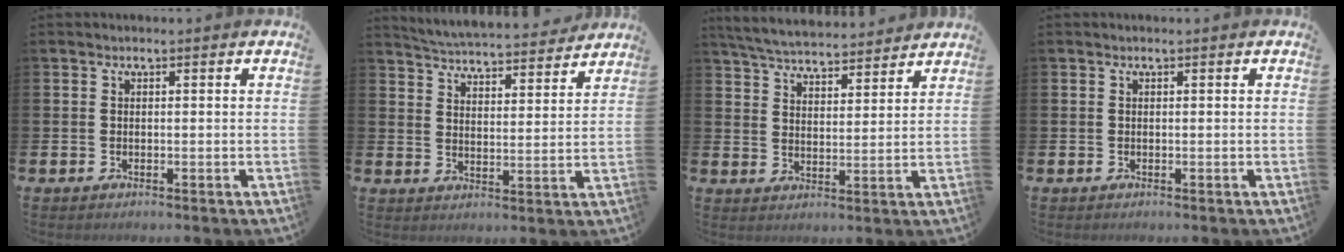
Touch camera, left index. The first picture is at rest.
{"total": 5.5, "force": [5.5, 0.4, 0.4], "torque": [-0.024, -0.047, 0.094]}
{"total": 5.6, "force": [5.5, 0.7, 0.8], "torque": [-0.038, -0.034, 0.096]}
{"total": 0.0}